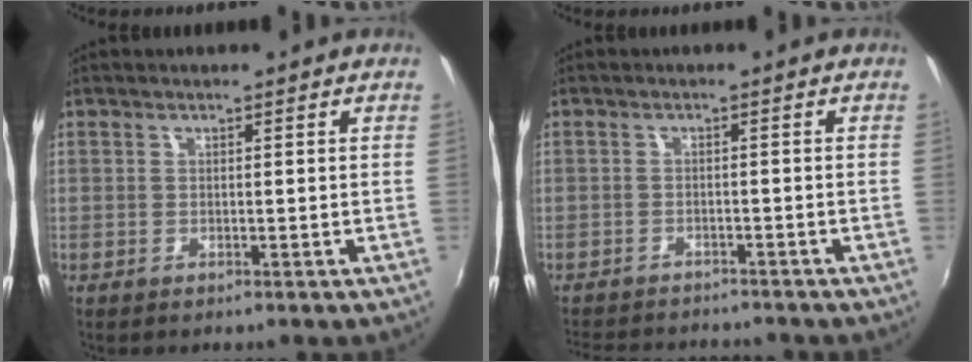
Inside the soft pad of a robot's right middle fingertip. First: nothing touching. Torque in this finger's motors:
{"motor_torque": [0.42, -0.56, 0.01, 0.01]}